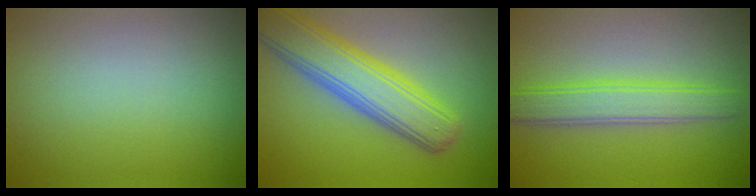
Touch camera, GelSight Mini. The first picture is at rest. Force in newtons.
{"total": 7.4, "press": 7.4, "slide": 0.7}
{"total": 3.9, "press": 3.9, "slide": 0.1}